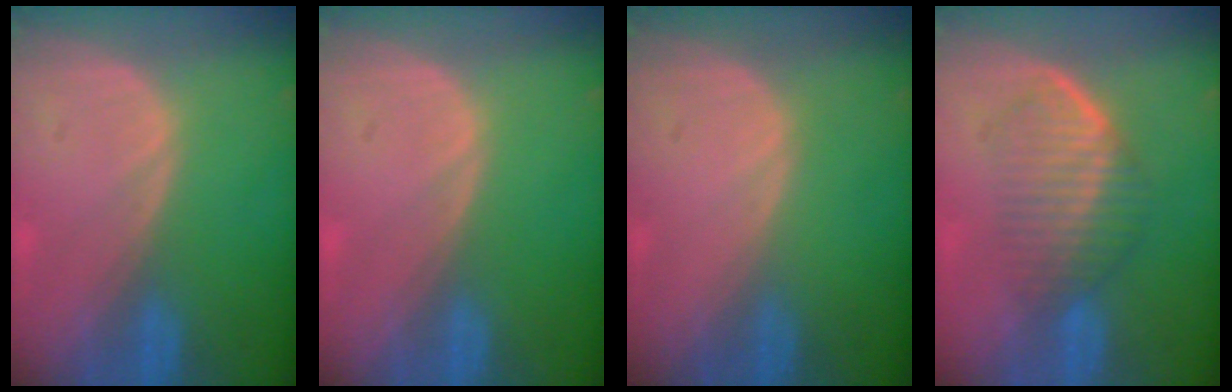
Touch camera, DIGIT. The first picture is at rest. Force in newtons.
{"total": 0.0}
{"total": 0.0}
{"total": 6.9, "press": 6.1, "slide": 3.3}